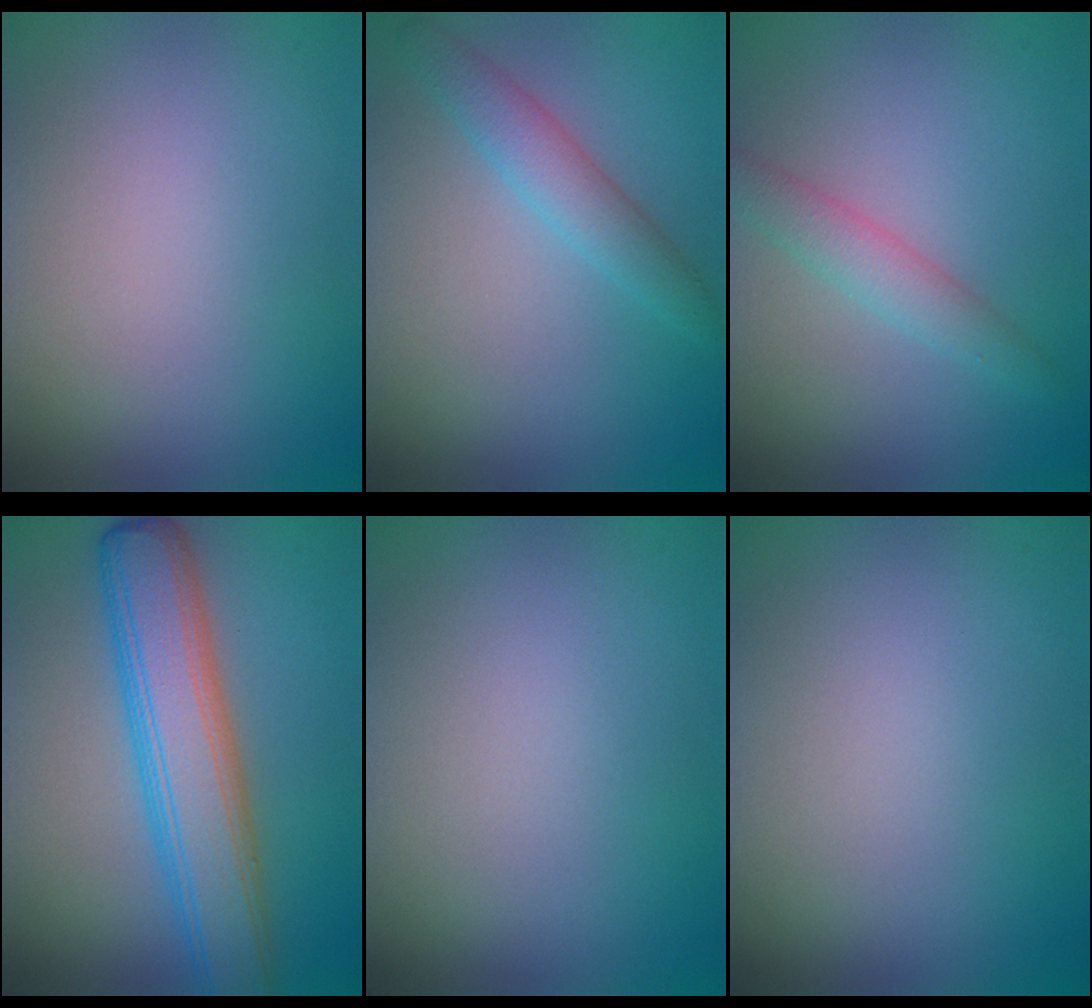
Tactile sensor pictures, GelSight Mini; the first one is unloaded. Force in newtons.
{"total": 2.7, "press": 2.7, "slide": 0.1}
{"total": 2.4, "press": 2.4, "slide": 0.0}
{"total": 7.7, "press": 7.7, "slide": 0.4}
{"total": 0.0}
{"total": 0.0}